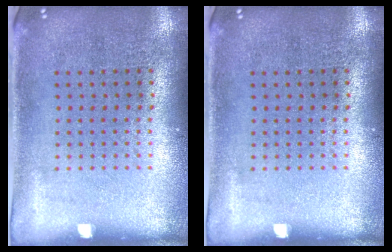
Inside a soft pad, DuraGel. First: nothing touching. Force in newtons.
{"total": 0.0}